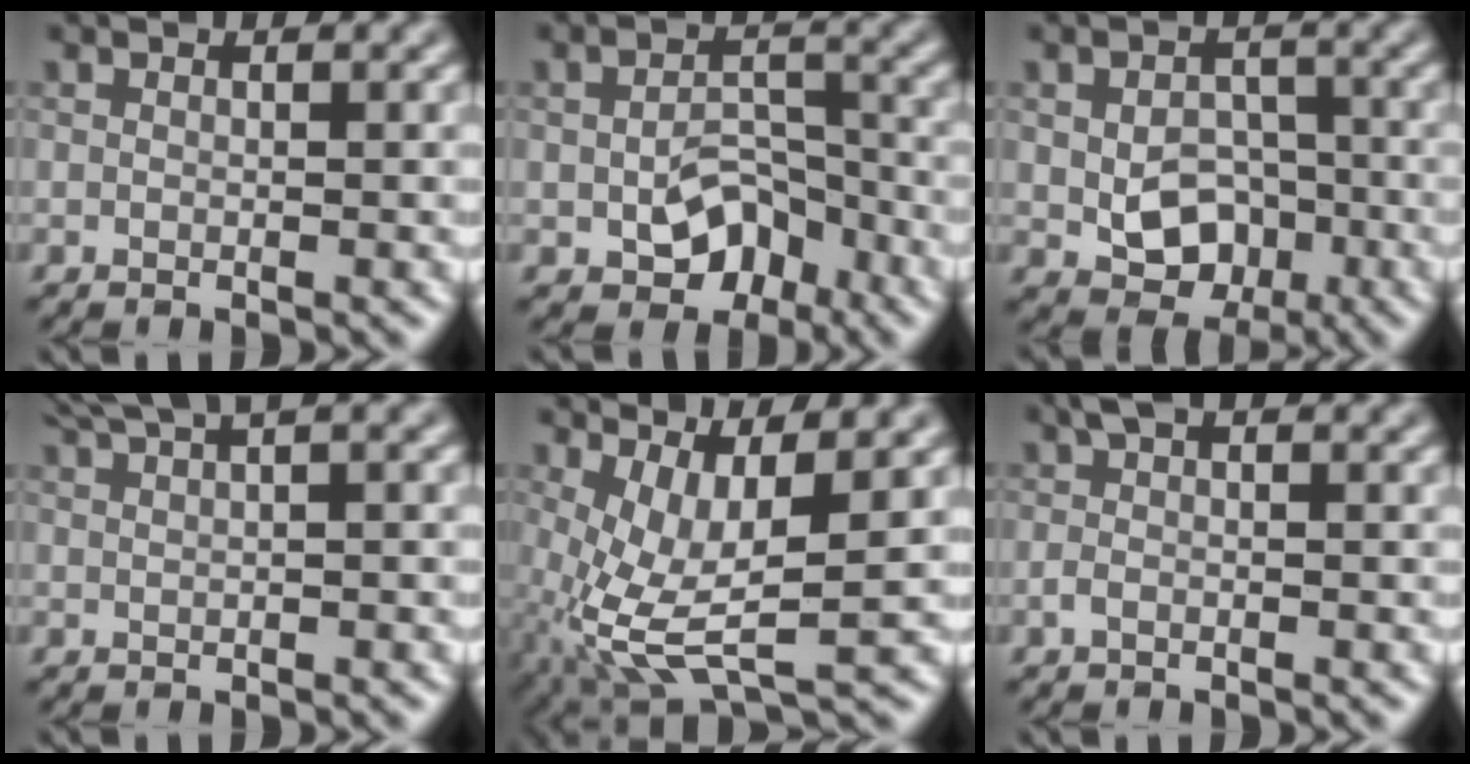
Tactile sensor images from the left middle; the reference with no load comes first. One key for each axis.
{"total": 5.1, "fx": -2.2, "fy": 3.3, "fz": 3.2, "tx": -0.048, "ty": -0.007, "tz": -0.030}
{"total": 5.2, "fx": -1.3, "fy": 3.9, "fz": 3.2, "tx": -0.041, "ty": -0.004, "tz": -0.019}
{"total": 4.8, "fx": 3.4, "fy": 1.1, "fz": 3.2, "tx": -0.054, "ty": 0.021, "tz": 0.046}
{"total": 7.2, "fx": -0.2, "fy": 2.7, "fz": 6.7, "tx": -0.151, "ty": -0.007, "tz": -0.001}
{"total": 1.5, "fx": 0.0, "fy": 0.7, "fz": 1.4, "tx": -0.031, "ty": 0.008, "tz": -0.006}